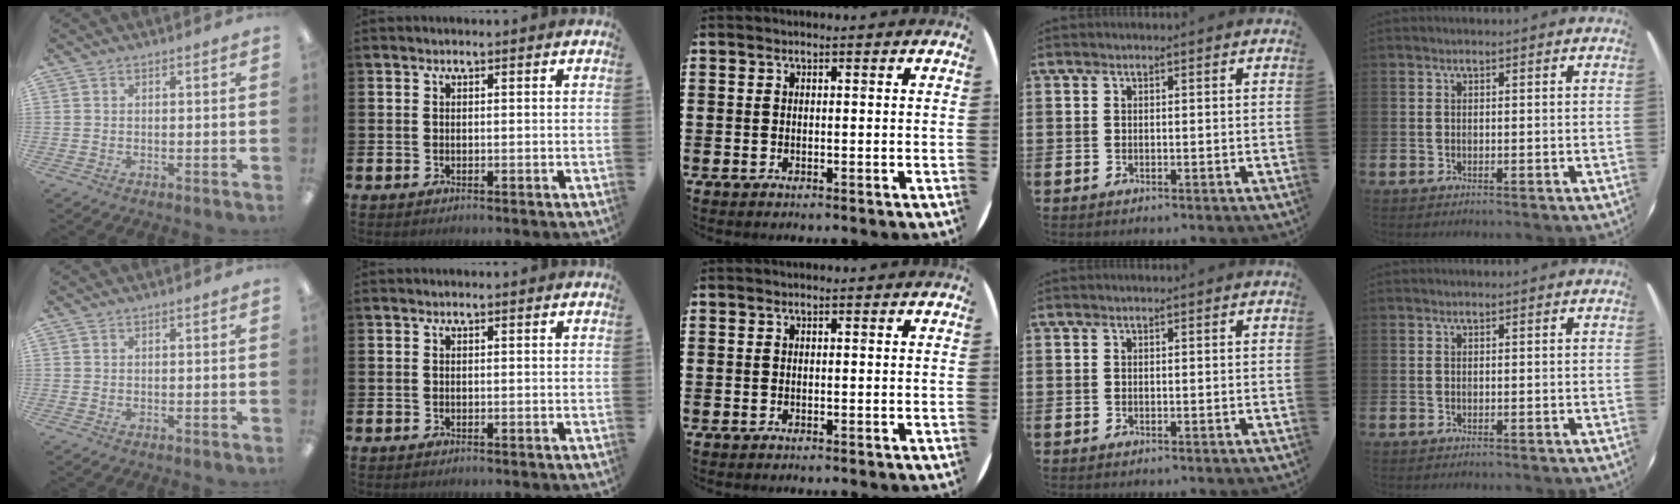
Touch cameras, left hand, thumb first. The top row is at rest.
{}